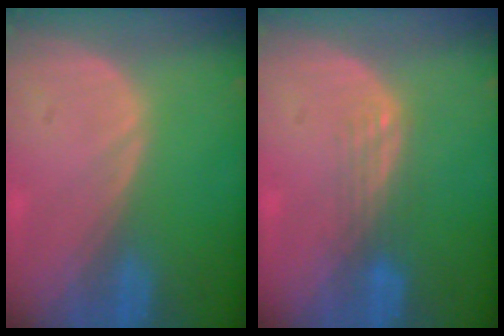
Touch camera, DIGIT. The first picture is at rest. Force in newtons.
{"total": 3.1, "press": 2.6, "slide": 1.7}